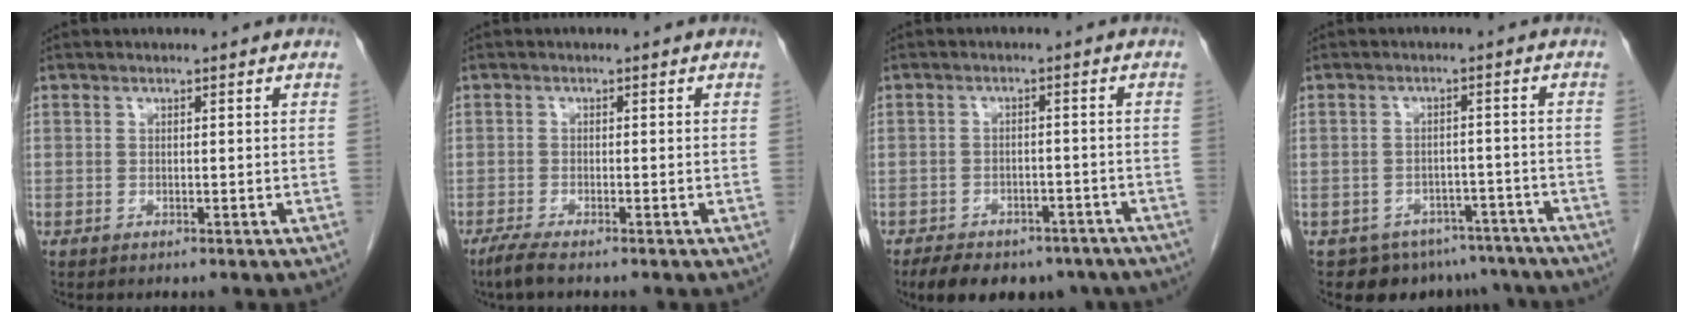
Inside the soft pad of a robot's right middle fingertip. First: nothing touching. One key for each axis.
{"total": 2.3, "fx": -1.8, "fy": 0.0, "fz": 1.5, "tx": -0.038, "ty": -0.008, "tz": -0.037}
{"total": 13.7, "fx": -10.1, "fy": 7.1, "fz": 5.9, "tx": -0.102, "ty": 0.001, "tz": -0.124}
{"total": 8.9, "fx": -7.1, "fy": 5.3, "fz": 1.0, "tx": 0.005, "ty": 0.017, "tz": -0.079}